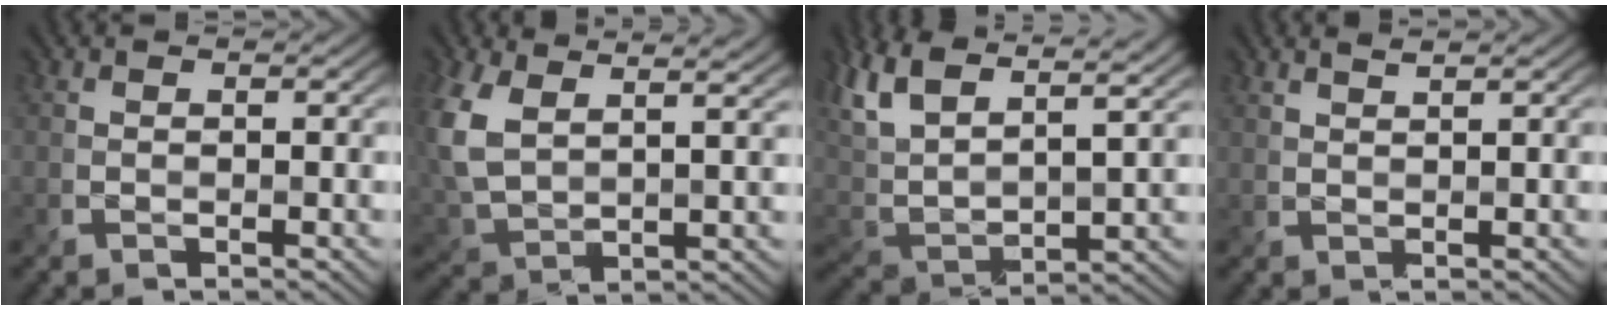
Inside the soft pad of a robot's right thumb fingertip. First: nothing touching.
{"total": 10.3, "force": [4.9, 4.9, 7.7], "torque": [-0.209, 0.000, 0.095]}
{"total": 12.7, "force": [8.3, 4.6, 8.4], "torque": [-0.221, 0.027, 0.156]}
{"total": 1.3, "force": [1.3, -0.1, 0.5], "torque": [-0.011, 0.001, 0.028]}